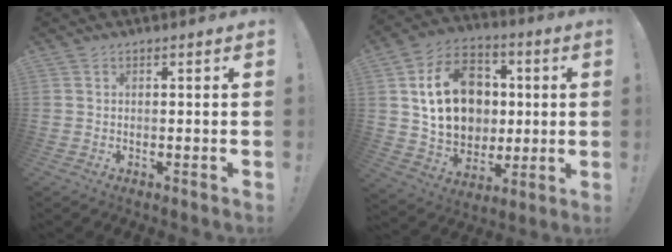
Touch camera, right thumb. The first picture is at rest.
{"total": 20.0, "force": [2.9, 16.3, 11.3], "torque": [-0.166, 0.011, 0.076]}